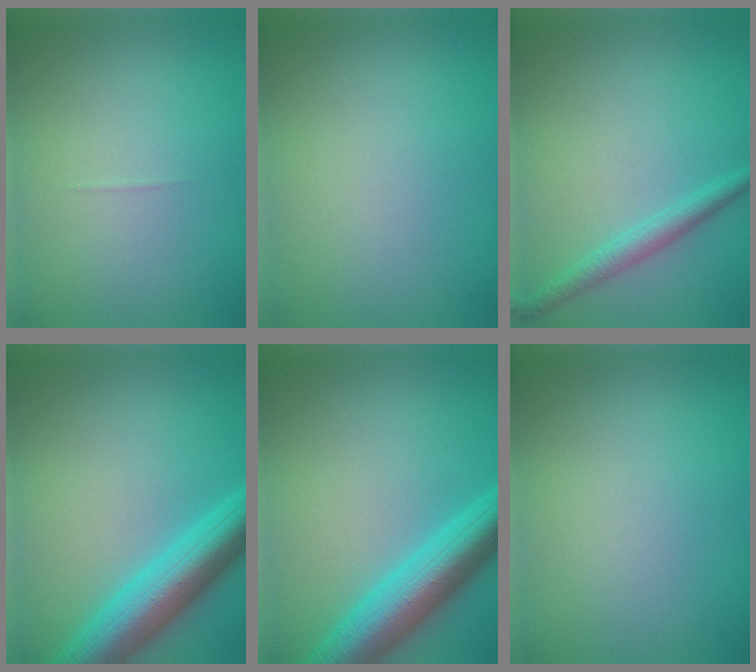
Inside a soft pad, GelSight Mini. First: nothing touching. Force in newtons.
{"total": 0.0}
{"total": 2.2, "press": 2.2, "slide": 0.0}
{"total": 7.7, "press": 7.7, "slide": 0.3}
{"total": 7.7, "press": 7.7, "slide": 0.3}
{"total": 0.0}